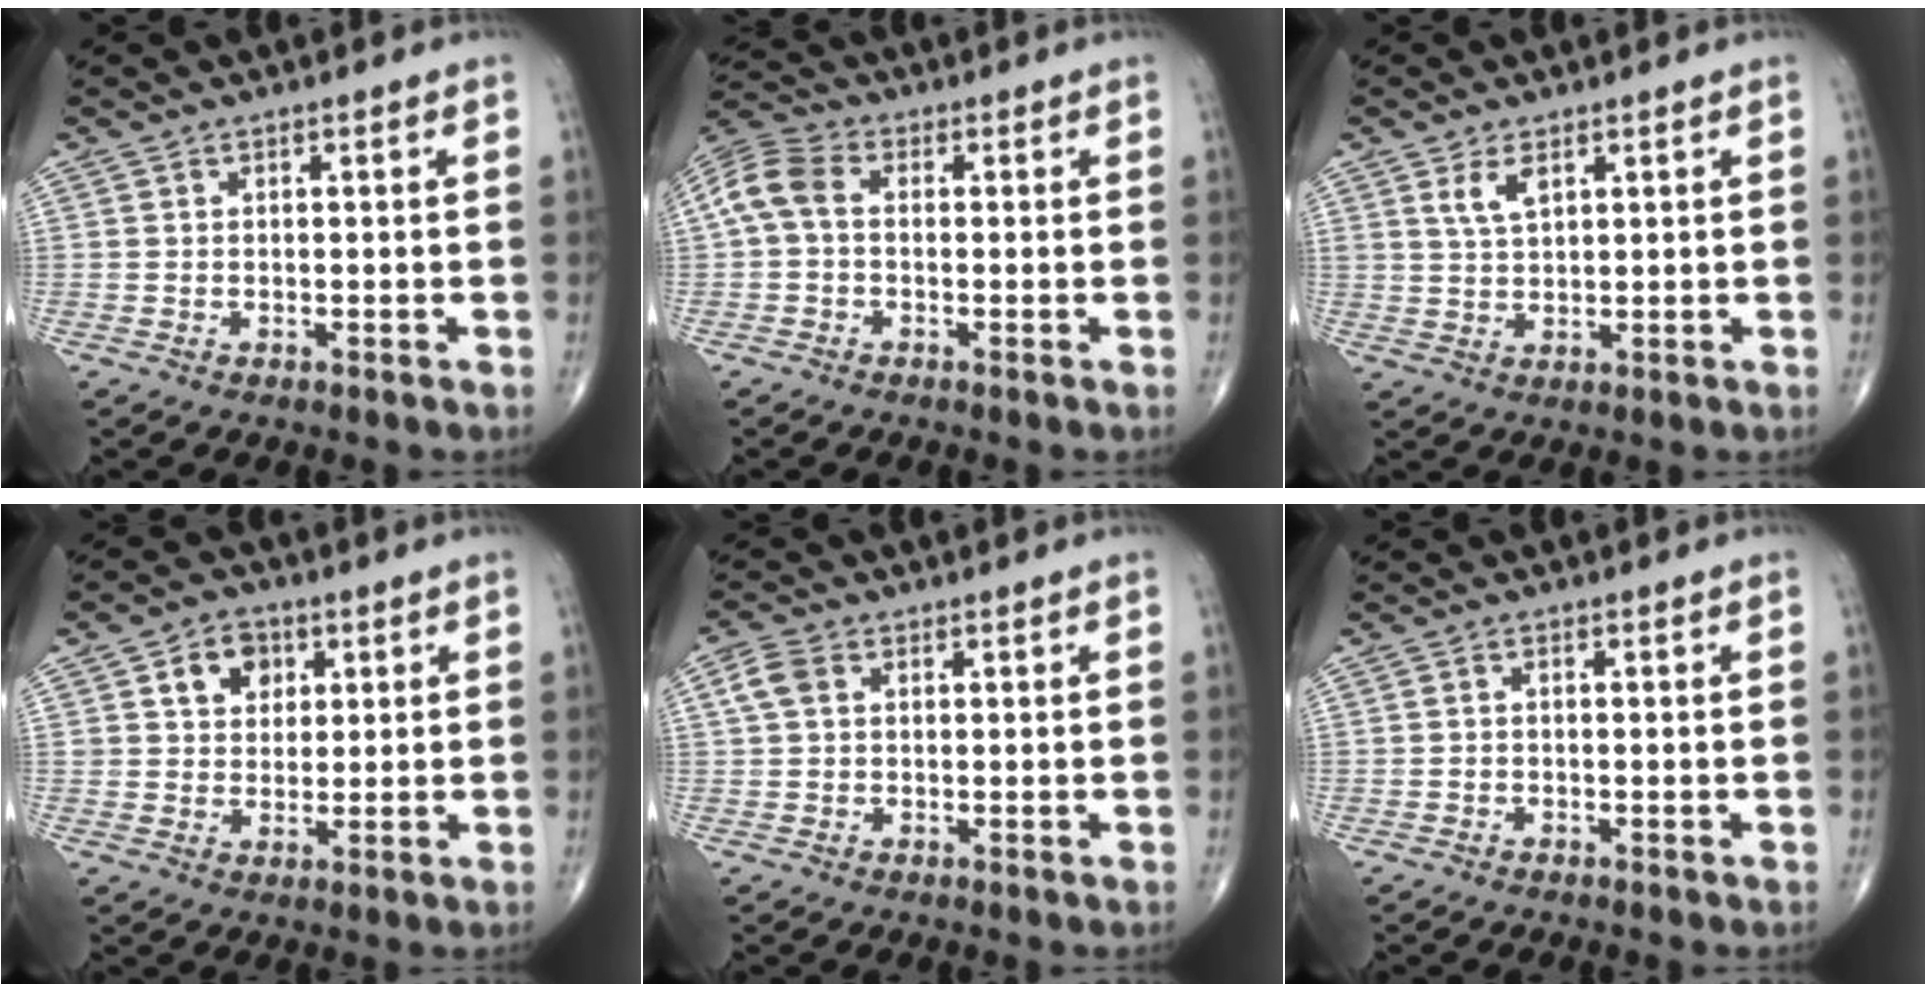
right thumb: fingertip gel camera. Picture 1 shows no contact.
{"total": 7.2, "force": [0.3, 4.8, 5.3], "torque": [-0.111, 0.023, -0.005]}
{"total": 3.9, "force": [2.1, 1.9, 2.7], "torque": [-0.046, -0.009, 0.045]}
{"total": 6.6, "force": [2.5, 5.2, 3.3], "torque": [-0.018, -0.005, 0.039]}
{"total": 3.8, "force": [1.0, 2.8, 2.4], "torque": [-0.053, 0.011, 0.018]}
{"total": 0.5, "force": [-0.1, 0.3, 0.4], "torque": [-0.006, 0.000, -0.006]}